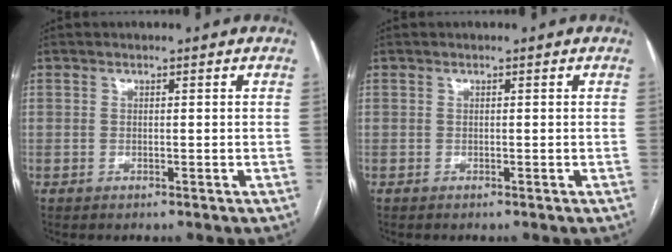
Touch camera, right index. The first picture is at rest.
{"total": 0.0}